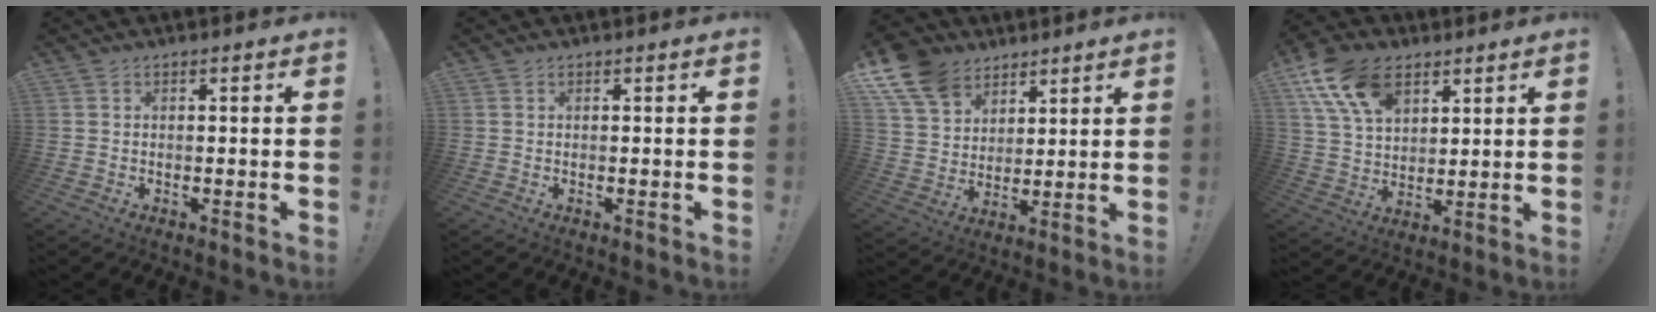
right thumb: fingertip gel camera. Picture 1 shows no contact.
{"total": 0.0}
{"total": 13.8, "force": [9.1, 9.0, 5.1], "torque": [-0.101, -0.053, 0.178]}
{"total": 16.1, "force": [8.7, 10.0, 9.1], "torque": [-0.168, -0.030, 0.166]}